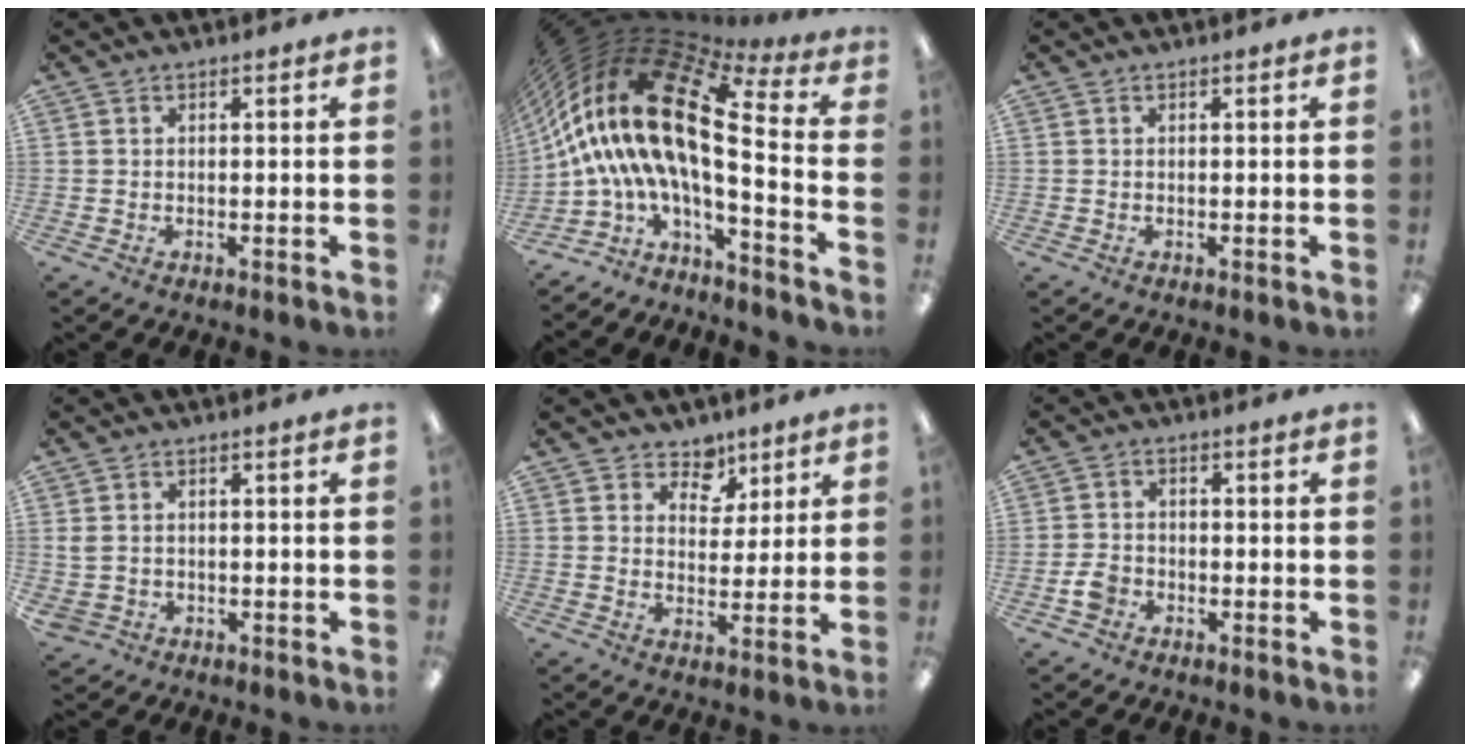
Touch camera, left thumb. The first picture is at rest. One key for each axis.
{"total": 20.7, "fx": 1.0, "fy": 8.6, "fz": 18.8, "tx": -0.394, "ty": -0.024, "tz": 0.014}
{"total": 0.0}
{"total": 2.3, "fx": 0.3, "fy": 1.9, "fz": 1.2, "tx": -0.033, "ty": 0.001, "tz": 0.002}
{"total": 6.3, "fx": 4.5, "fy": 4.4, "fz": 1.0, "tx": -0.004, "ty": -0.031, "tz": 0.078}
{"total": 3.9, "fx": -1.8, "fy": 2.9, "fz": 1.9, "tx": -0.036, "ty": 0.008, "tz": -0.034}